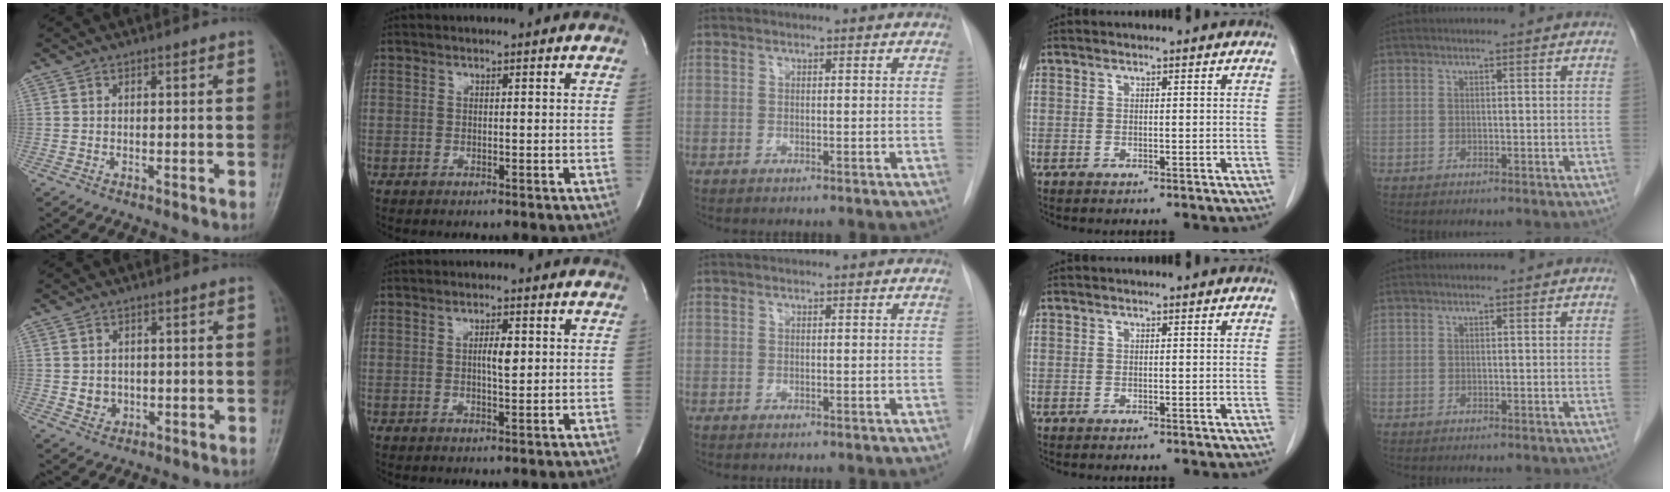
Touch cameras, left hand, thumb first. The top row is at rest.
{"thumb": {"total": 3.1, "force": [-0.2, 2.8, 1.3], "torque": [-0.007, 0.001, 0.004]}, "index": {"total": 2.8, "force": [0.3, 0.7, 2.7], "torque": [-0.047, -0.001, 0.004]}}